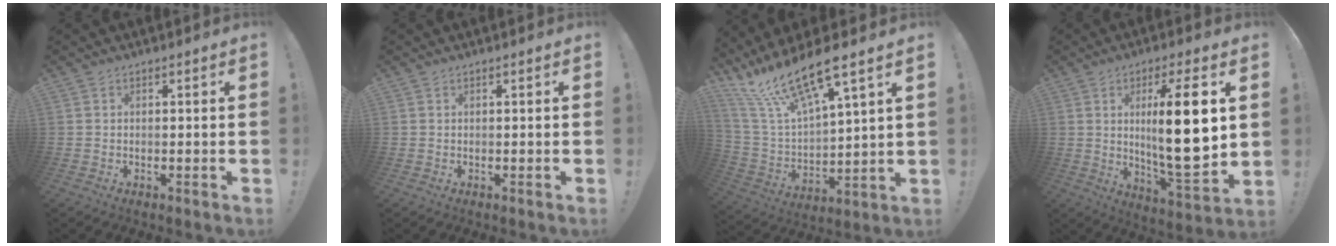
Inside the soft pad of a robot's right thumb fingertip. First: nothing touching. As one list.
[{"total": 0.0}, {"total": 17.6, "force": [13.3, 4.3, 10.7], "torque": [-0.207, -0.094, 0.232]}, {"total": 18.6, "force": [3.0, 4.0, 17.9], "torque": [-0.290, -0.027, 0.031]}]